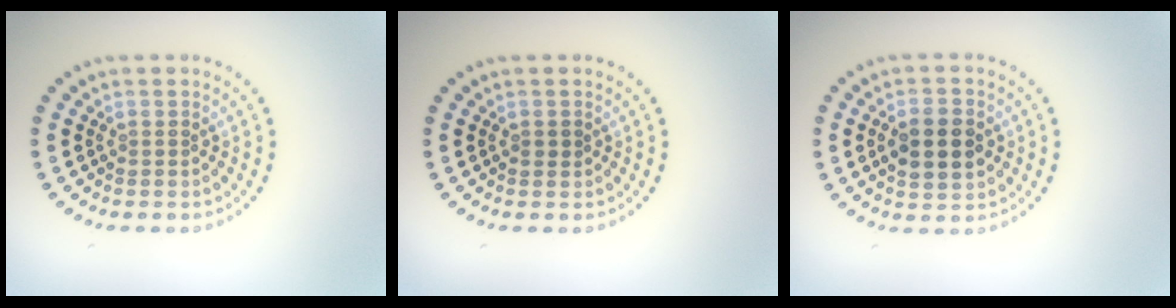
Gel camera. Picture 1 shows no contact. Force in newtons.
{"total": 0.9, "press": 0.8, "slide": 0.2}
{"total": 4.4, "press": 4.4, "slide": 0.1}